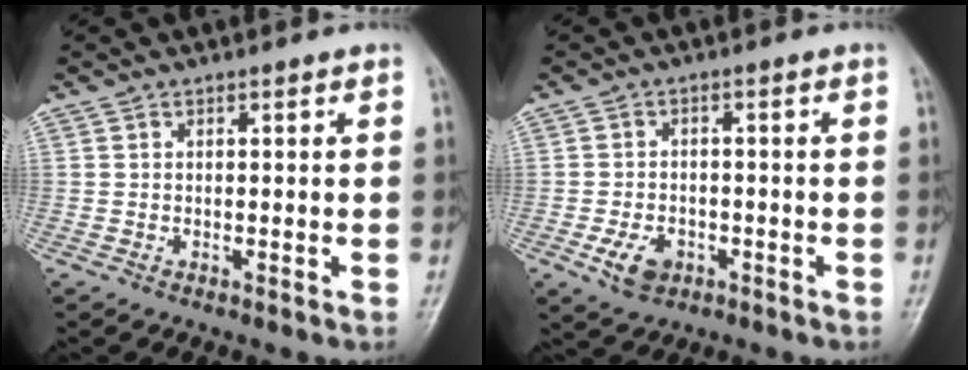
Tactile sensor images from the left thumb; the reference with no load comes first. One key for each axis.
{"total": 5.1, "fx": -2.1, "fy": 3.5, "fz": 3.0, "tx": -0.051, "ty": 0.006, "tz": -0.033}